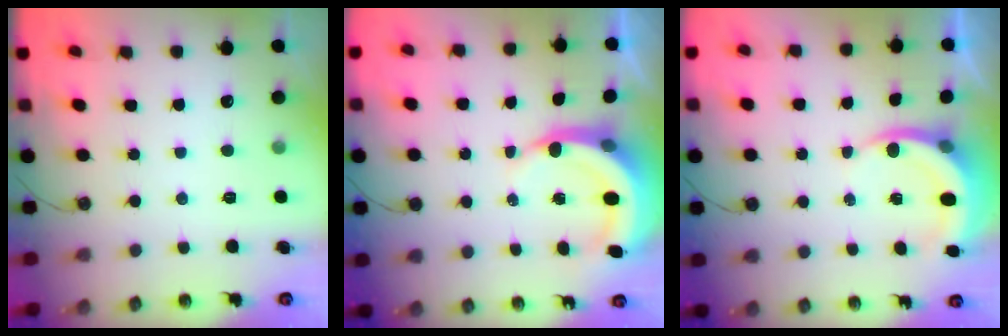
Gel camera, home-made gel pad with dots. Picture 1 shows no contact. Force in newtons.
{"total": 6.7, "press": 6.7, "slide": 1.0}
{"total": 4.6, "press": 4.6, "slide": 0.3}